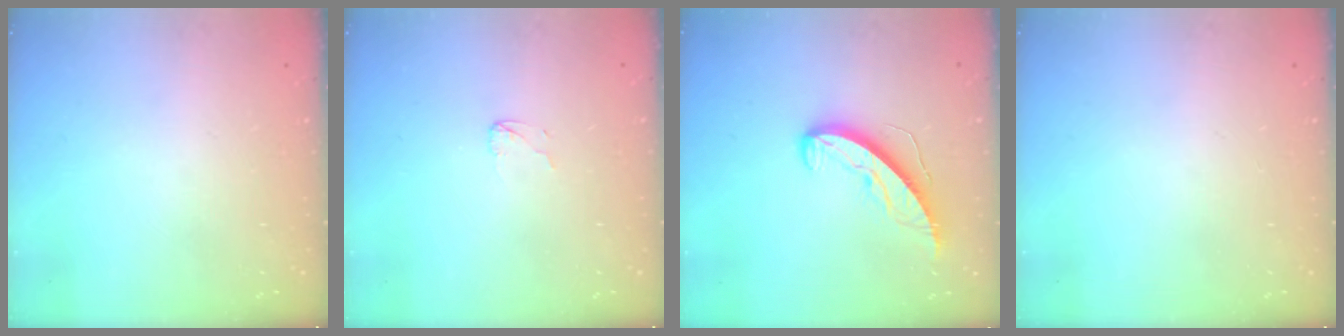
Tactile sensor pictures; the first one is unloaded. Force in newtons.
{"total": 2.4, "press": 2.4, "slide": 0.2}
{"total": 10.7, "press": 10.6, "slide": 0.9}
{"total": 0.0}